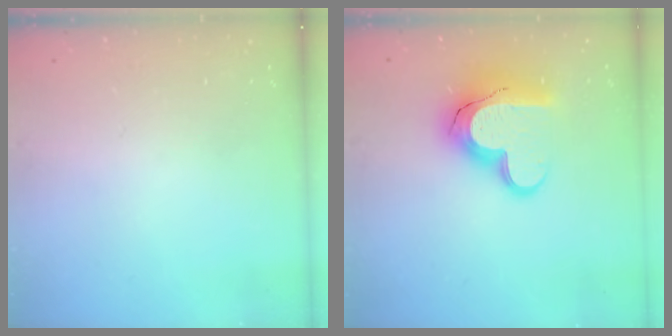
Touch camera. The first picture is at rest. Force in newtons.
{"total": 16.9, "press": 16.9, "slide": 1.3}